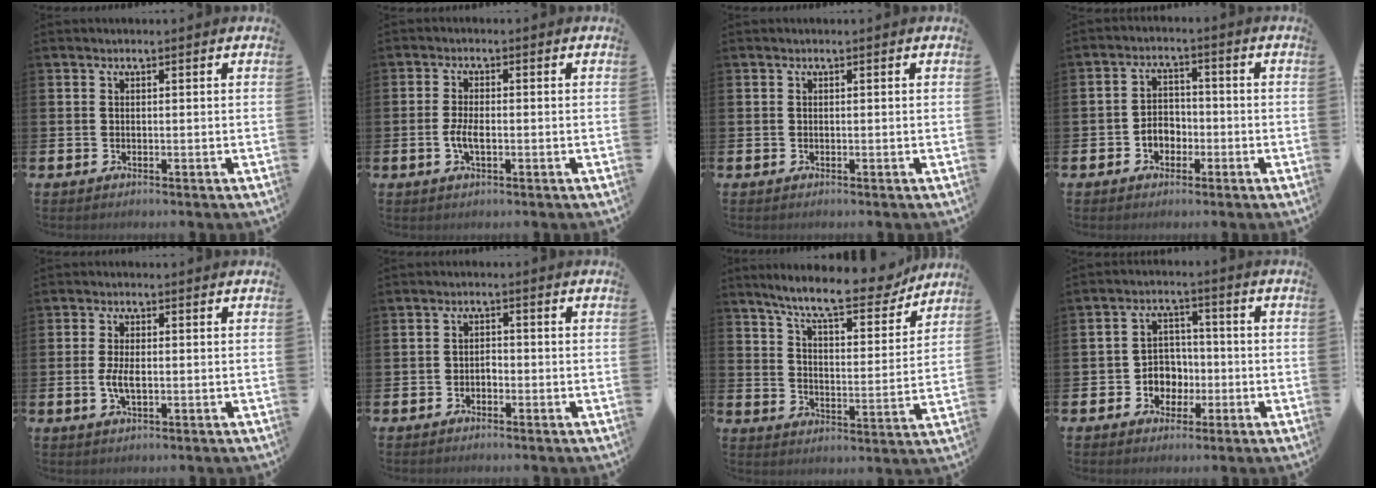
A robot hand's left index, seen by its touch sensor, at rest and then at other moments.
{"total": 2.9, "force": [-0.7, 1.2, 2.6], "torque": [-0.045, 0.002, -0.014]}
{"total": 0.0}
{"total": 3.4, "force": [-1.7, 2.6, 1.4], "torque": [-0.022, 0.005, -0.039]}
{"total": 3.3, "force": [-0.3, 1.5, 2.9], "torque": [-0.061, 0.000, -0.010]}
{"total": 1.4, "force": [-1.0, 1.0, 0.4], "torque": [-0.009, 0.003, -0.022]}
{"total": 9.8, "force": [8.6, 1.7, 4.3], "torque": [-0.103, -0.048, 0.147]}
{"total": 4.5, "force": [-1.0, 4.2, 1.1], "torque": [-0.035, 0.006, -0.024]}